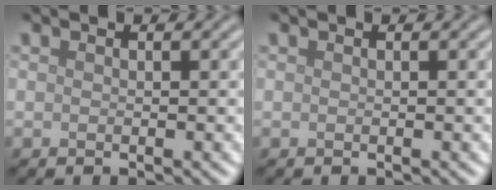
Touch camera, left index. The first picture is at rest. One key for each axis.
{"total": 0.0}